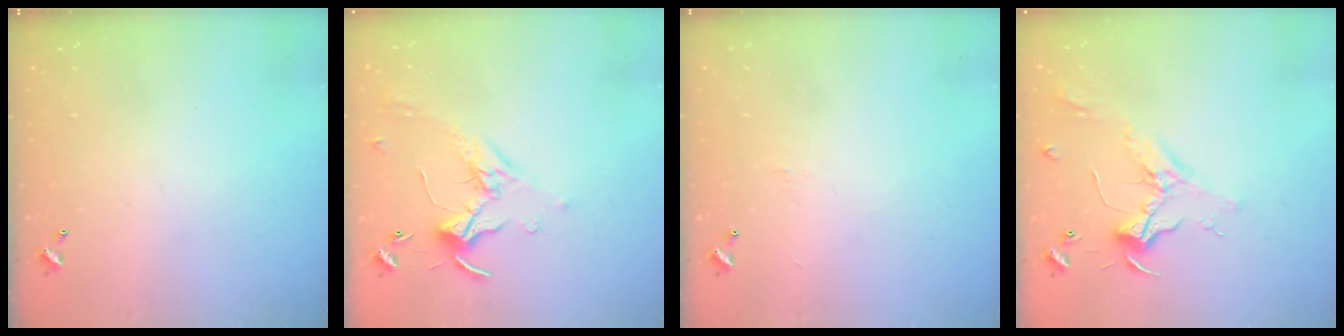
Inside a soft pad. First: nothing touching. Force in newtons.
{"total": 0.0}
{"total": 0.8, "press": 0.7, "slide": 0.5}
{"total": 2.4, "press": 2.3, "slide": 0.8}